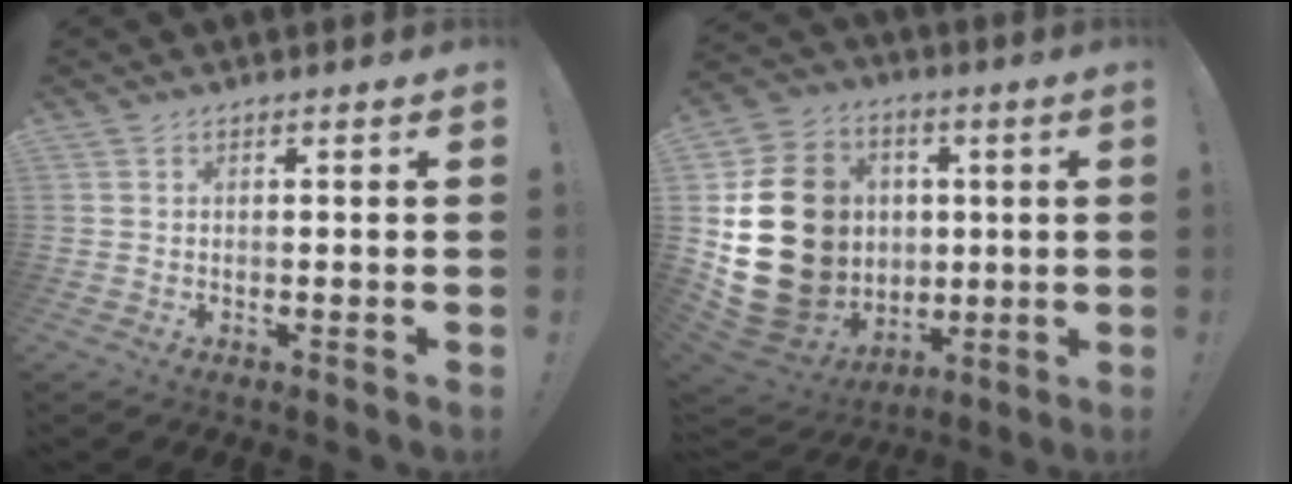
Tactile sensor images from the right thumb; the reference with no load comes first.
{"total": 24.9, "force": [1.8, 21.3, 12.8], "torque": [-0.230, 0.001, 0.094]}